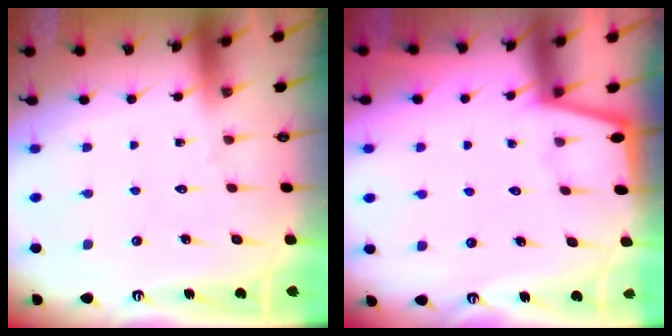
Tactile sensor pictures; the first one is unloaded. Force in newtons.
{"total": 1.3, "press": 1.2, "slide": 0.2}